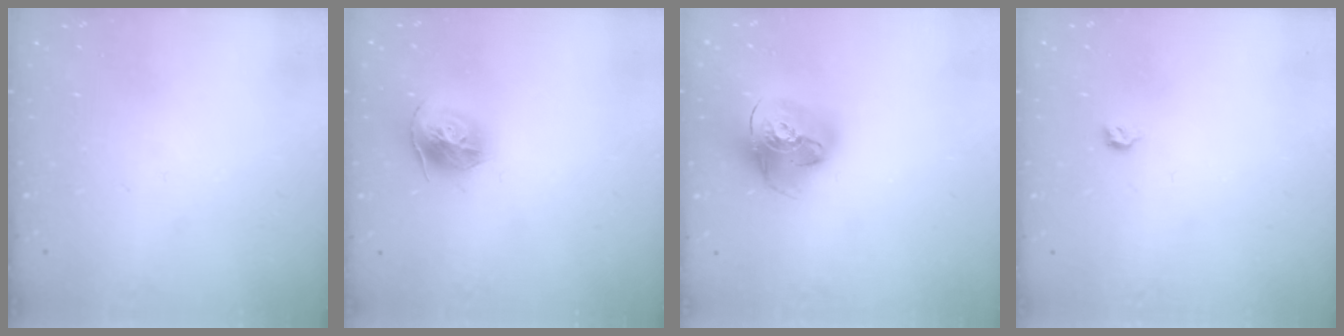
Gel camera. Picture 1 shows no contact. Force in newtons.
{"total": 12.5, "press": 12.4, "slide": 1.3}
{"total": 18.3, "press": 18.2, "slide": 2.0}
{"total": 2.8, "press": 2.7, "slide": 0.8}